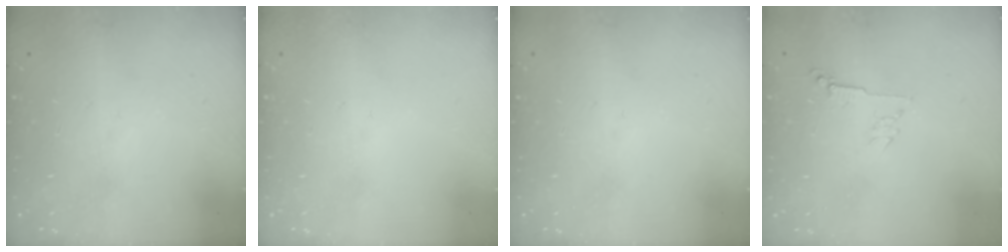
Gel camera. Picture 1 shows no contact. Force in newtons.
{"total": 0.0}
{"total": 0.0}
{"total": 2.8, "press": 2.7, "slide": 0.6}